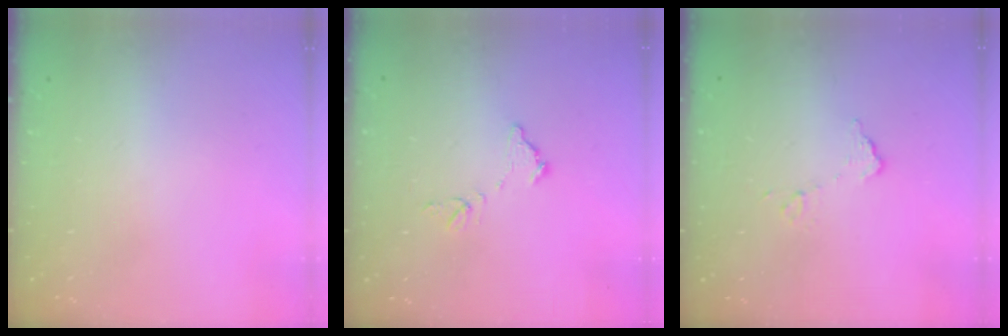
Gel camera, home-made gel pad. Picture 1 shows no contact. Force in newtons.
{"total": 9.2, "press": 9.2, "slide": 0.6}
{"total": 5.9, "press": 5.9, "slide": 0.3}